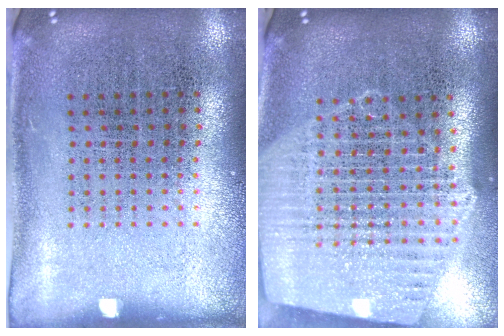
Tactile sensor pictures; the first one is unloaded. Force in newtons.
{"total": 2.1, "press": 1.9, "slide": 0.9}